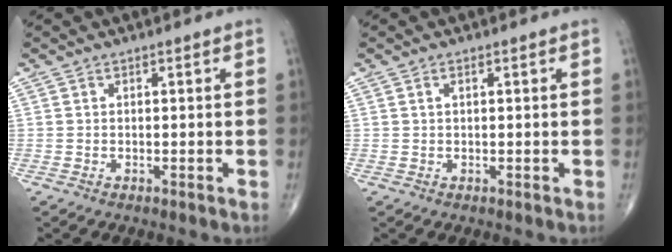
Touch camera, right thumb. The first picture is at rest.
{"total": 0.8, "force": [0.3, 0.3, 0.6], "torque": [-0.014, 0.005, 0.005]}